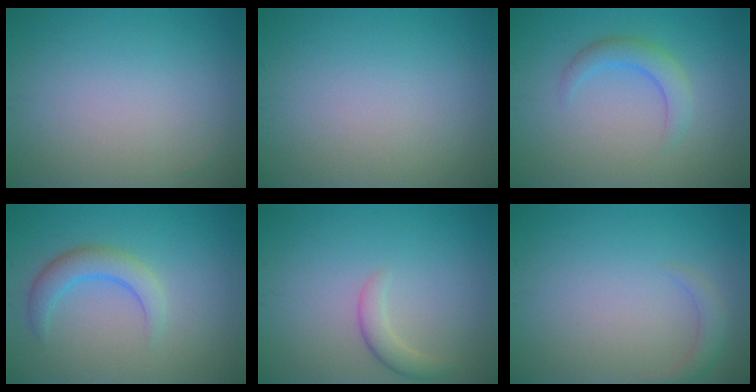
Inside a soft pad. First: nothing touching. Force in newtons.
{"total": 0.0}
{"total": 2.4, "press": 2.4, "slide": 0.0}
{"total": 3.0, "press": 2.9, "slide": 0.2}
{"total": 1.9, "press": 1.9, "slide": 0.2}
{"total": 1.5, "press": 1.4, "slide": 0.2}